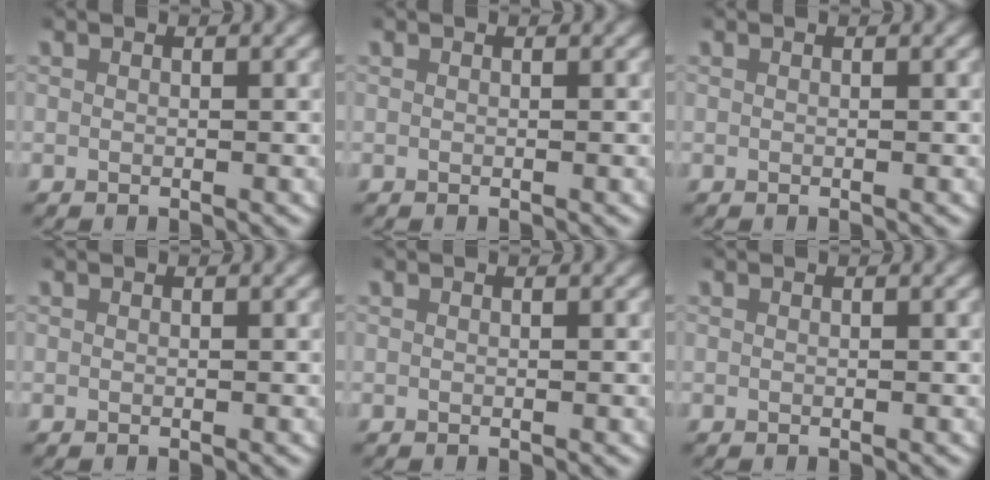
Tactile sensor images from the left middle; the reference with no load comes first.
{"total": 0.0}
{"total": 0.0}
{"total": 0.0}
{"total": 0.0}
{"total": 0.0}